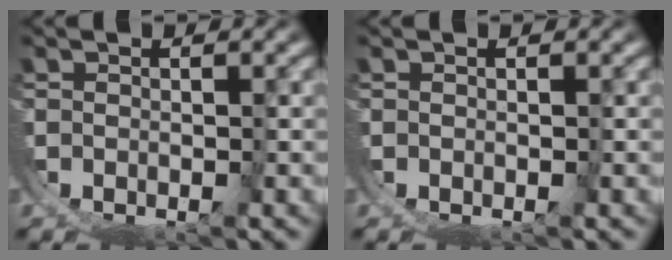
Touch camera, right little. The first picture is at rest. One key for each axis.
{"total": 0.0}